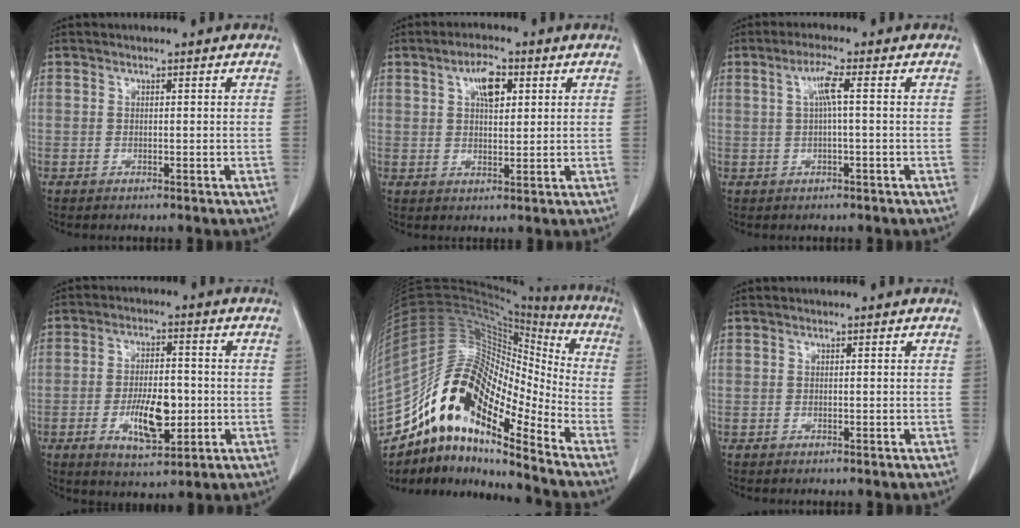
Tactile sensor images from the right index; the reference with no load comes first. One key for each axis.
{"total": 5.1, "fx": 2.1, "fy": 2.1, "fz": 4.2, "tx": -0.074, "ty": 0.007, "tz": 0.034}
{"total": 3.3, "fx": 0.6, "fy": -0.1, "fz": 3.3, "tx": -0.065, "ty": 0.009, "tz": 0.012}
{"total": 8.9, "fx": -2.2, "fy": 3.5, "fz": 7.9, "tx": -0.142, "ty": -0.002, "tz": -0.031}
{"total": 19.8, "fx": -13.9, "fy": 5.5, "fz": 13.0, "tx": -0.237, "ty": 0.054, "tz": -0.247}
{"total": 0.0}